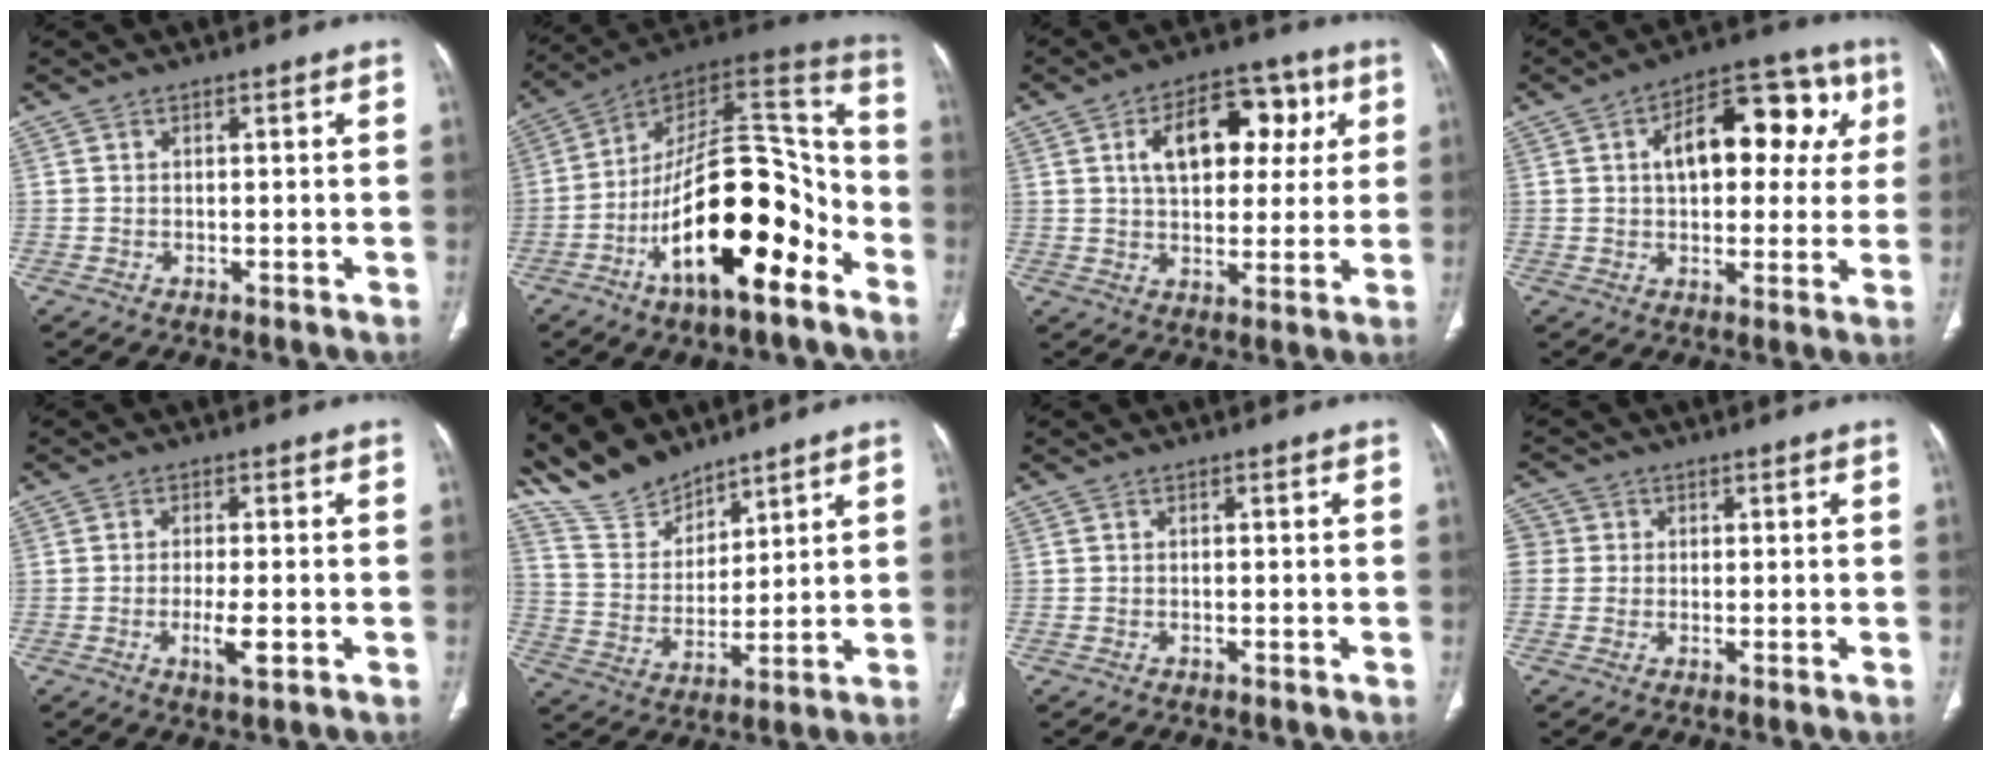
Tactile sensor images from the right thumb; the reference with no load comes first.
{"total": 25.6, "force": [-11.4, 10.4, 20.4], "torque": [-0.326, 0.081, -0.185]}
{"total": 15.1, "force": [4.5, 9.1, 11.2], "torque": [-0.122, 0.011, 0.067]}
{"total": 17.6, "force": [4.4, 9.9, 13.8], "torque": [-0.137, 0.028, 0.056]}
{"total": 4.5, "force": [-1.3, 1.1, 4.2], "torque": [-0.081, -0.007, -0.023]}
{"total": 11.3, "force": [10.1, 4.4, 2.7], "torque": [-0.035, -0.051, 0.208]}
{"total": 0.0}
{"total": 6.0, "force": [0.5, 5.7, 1.8], "torque": [-0.039, 0.019, 0.009]}